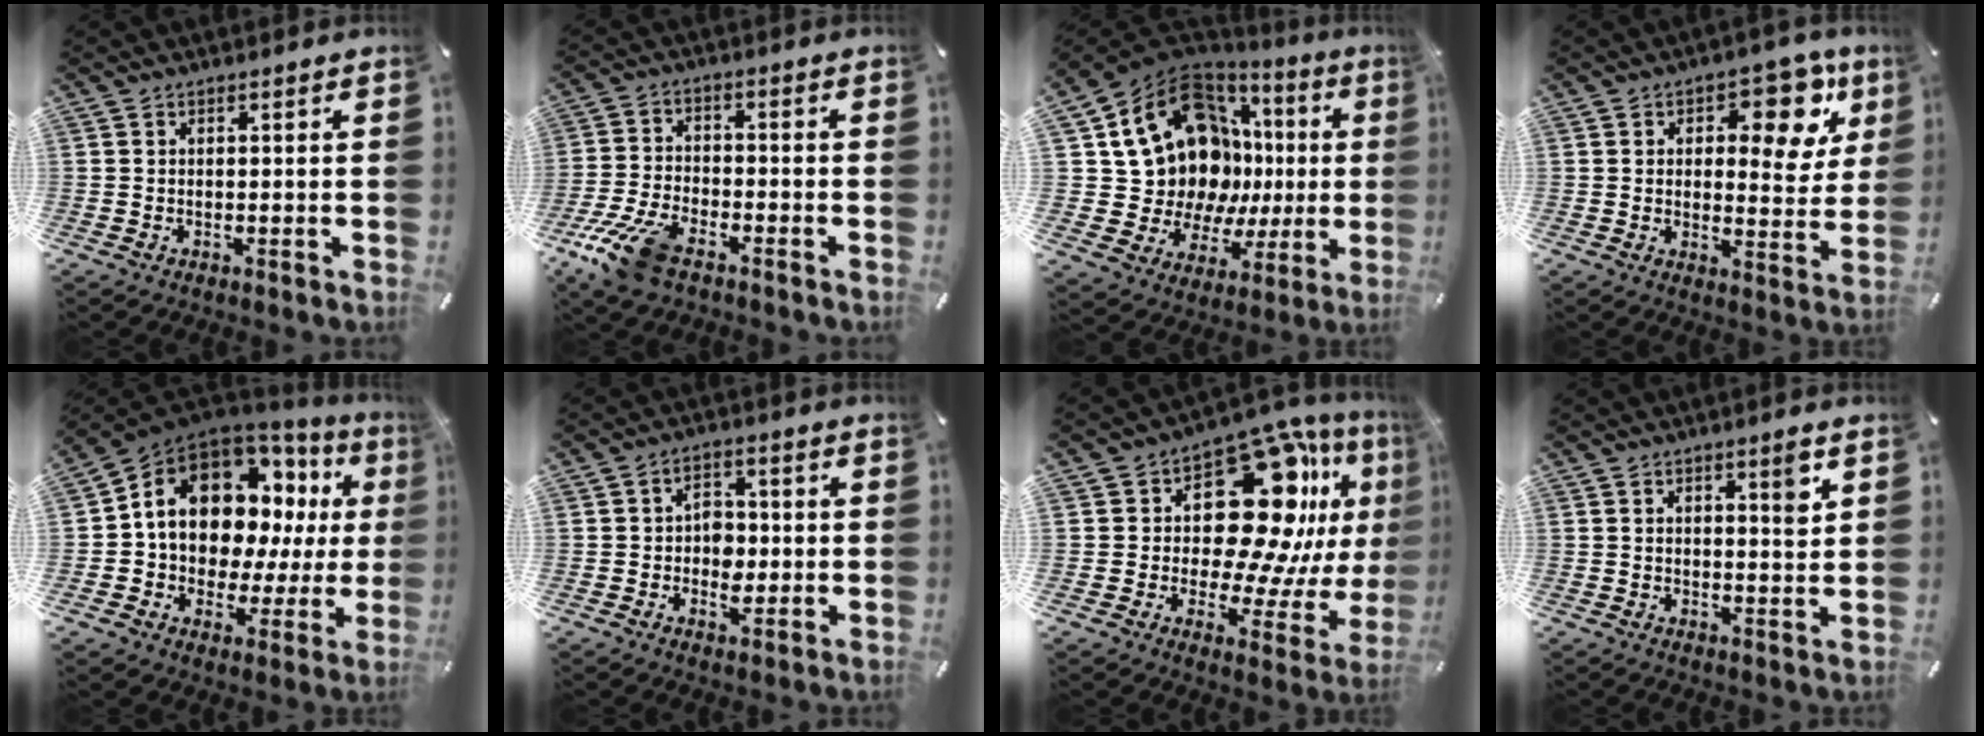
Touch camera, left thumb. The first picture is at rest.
{"total": 10.5, "force": [-6.9, 4.6, 6.4], "torque": [-0.138, 0.024, -0.131]}
{"total": 20.6, "force": [7.9, 14.3, 12.6], "torque": [-0.236, -0.076, 0.165]}
{"total": 13.2, "force": [5.9, 6.8, 9.6], "torque": [-0.108, -0.034, 0.091]}
{"total": 13.7, "force": [5.9, 9.7, 7.6], "torque": [-0.141, -0.051, 0.110]}
{"total": 5.7, "force": [-0.9, 4.3, 3.6], "torque": [-0.043, 0.002, -0.019]}
{"total": 22.1, "force": [8.9, 13.0, 15.6], "torque": [-0.206, -0.081, 0.155]}
{"total": 4.7, "force": [2.3, 1.3, 3.9], "torque": [-0.050, -0.011, 0.030]}